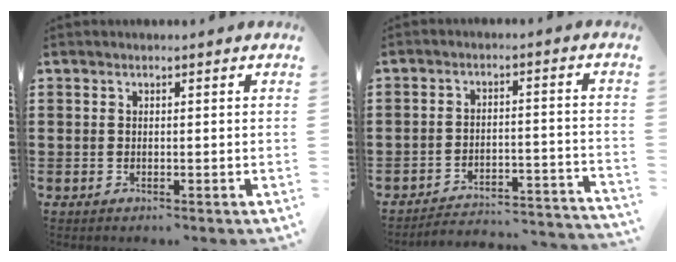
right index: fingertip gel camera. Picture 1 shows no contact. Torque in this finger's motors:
{"motor_torque": [-0.39, -0.01, -1.05, -0.21]}